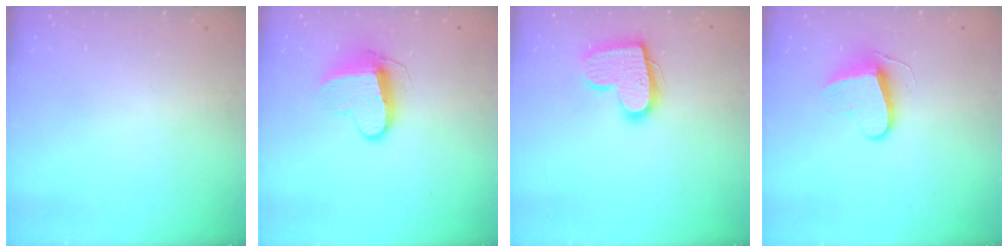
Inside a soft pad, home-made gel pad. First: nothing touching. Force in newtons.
{"total": 10.1, "press": 10.1, "slide": 0.3}
{"total": 14.9, "press": 14.9, "slide": 1.0}
{"total": 8.9, "press": 8.9, "slide": 0.7}